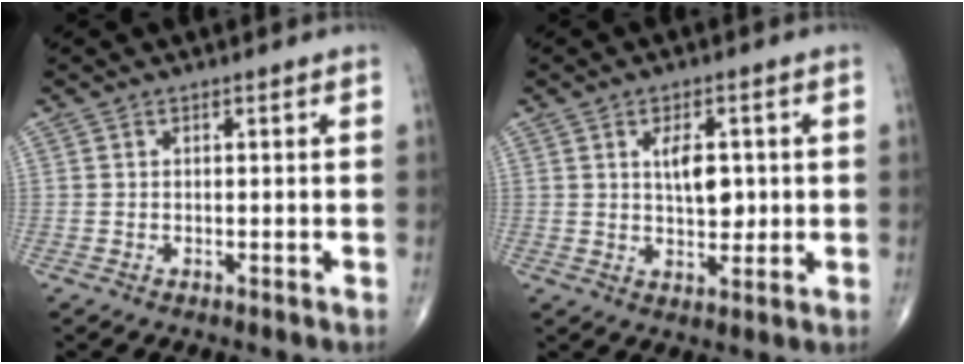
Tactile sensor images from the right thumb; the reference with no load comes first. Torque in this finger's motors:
{"motor_torque": [0.07, 1.67, -0.03, -0.14, 0.00]}